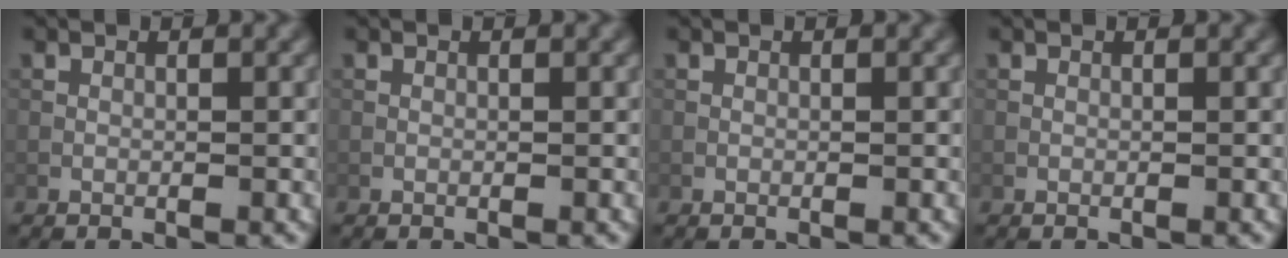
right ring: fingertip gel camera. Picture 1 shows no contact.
{"total": 0.0}
{"total": 0.0}
{"total": 0.0}